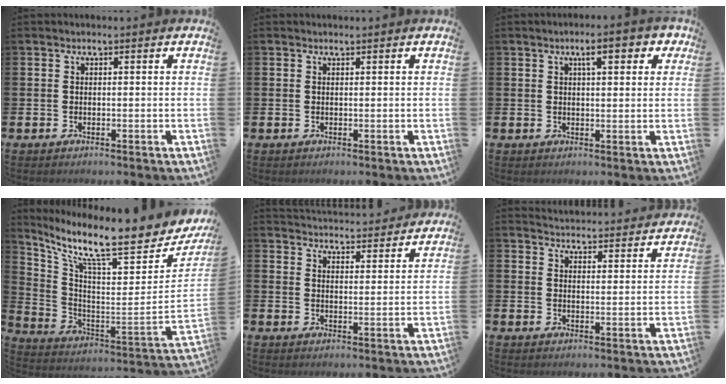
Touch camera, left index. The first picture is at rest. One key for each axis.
{"total": 0.0}
{"total": 5.3, "fx": 2.8, "fy": 1.9, "fz": 4.1, "tx": -0.051, "ty": -0.005, "tz": 0.038}
{"total": 11.0, "fx": 9.1, "fy": 1.4, "fz": 6.0, "tx": -0.139, "ty": -0.088, "tz": 0.144}
{"total": 4.6, "fx": 4.6, "fy": 0.5, "fz": -0.1, "tx": -0.002, "ty": -0.036, "tz": 0.080}
{"total": 4.4, "fx": 4.4, "fy": 0.4, "fz": -0.1, "tx": -0.009, "ty": -0.033, "tz": 0.078}